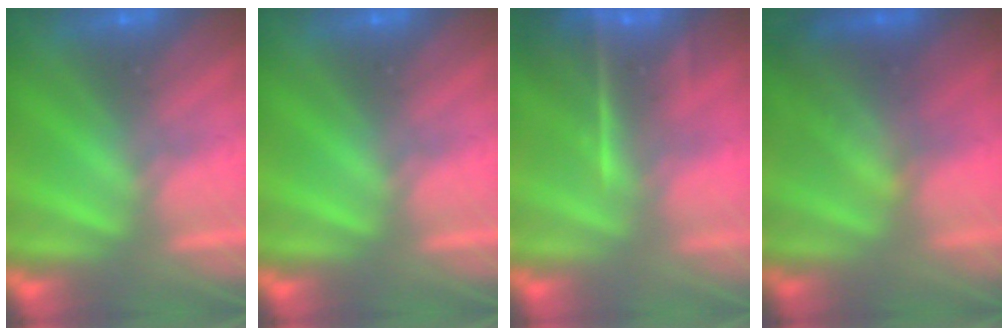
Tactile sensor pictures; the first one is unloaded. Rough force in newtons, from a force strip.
{"total": 0.0}
{"total": 7.1}
{"total": 2.3}